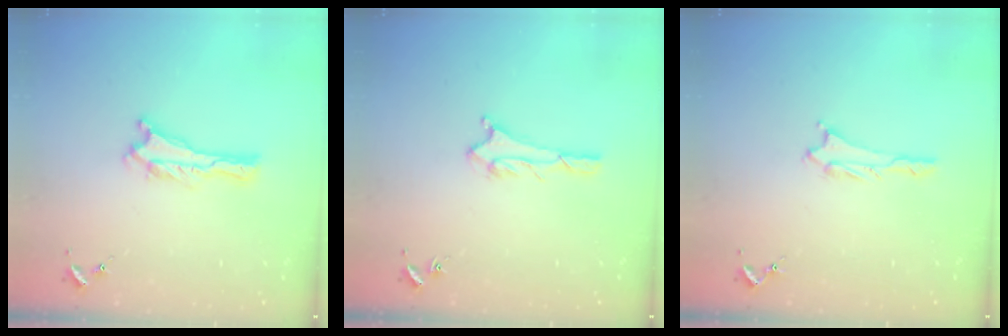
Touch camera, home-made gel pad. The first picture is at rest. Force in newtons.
{"total": 1.6, "press": 1.6, "slide": 0.1}
{"total": 1.2, "press": 1.2, "slide": 0.1}